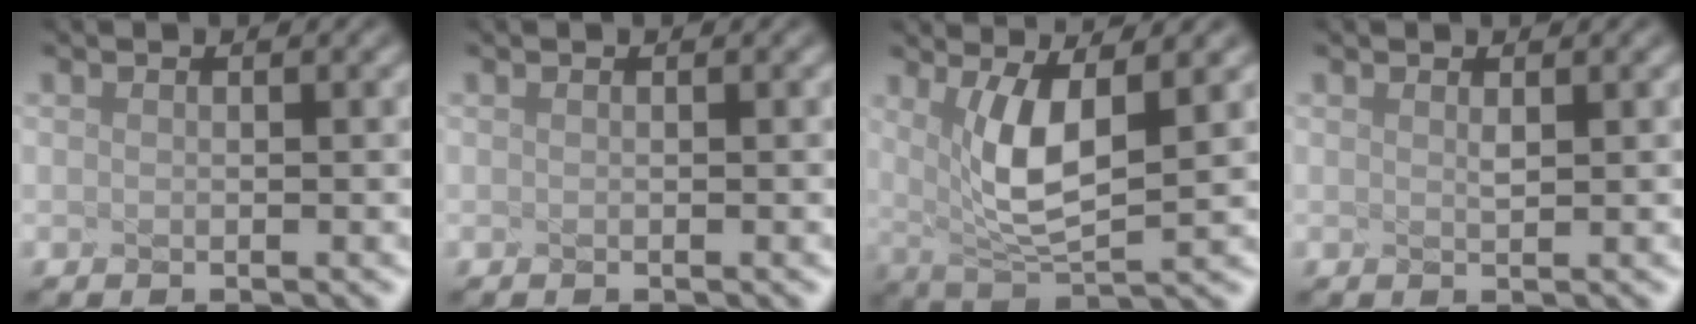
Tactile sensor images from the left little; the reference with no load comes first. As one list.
[{"total": 0.0}, {"total": 4.3, "force": [0.2, 0.5, 4.2], "torque": [-0.120, -0.018, 0.052]}, {"total": 1.0, "force": [-0.4, -0.8, -0.4], "torque": [-0.012, -0.007, 0.019]}]